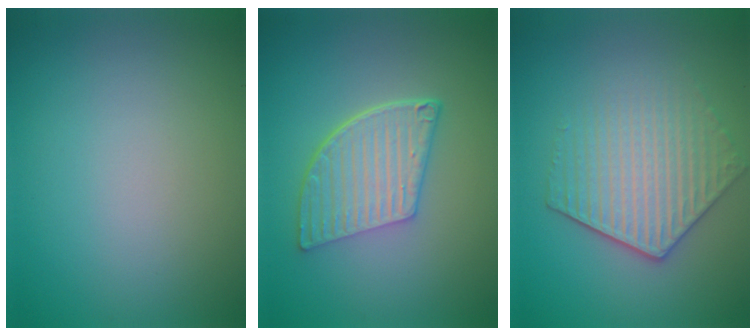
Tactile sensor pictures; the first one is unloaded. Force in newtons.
{"total": 5.9, "press": 4.3, "slide": 4.0}
{"total": 4.5, "press": 3.9, "slide": 2.4}